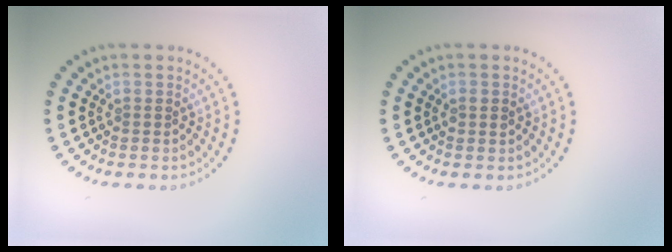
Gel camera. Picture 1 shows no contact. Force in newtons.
{"total": 1.1, "press": 1.1, "slide": 0.1}